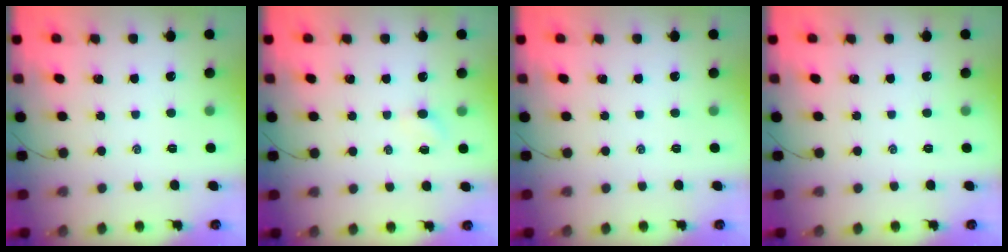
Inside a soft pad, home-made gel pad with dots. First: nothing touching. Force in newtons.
{"total": 1.6, "press": 1.5, "slide": 0.6}
{"total": 0.0}
{"total": 0.0}